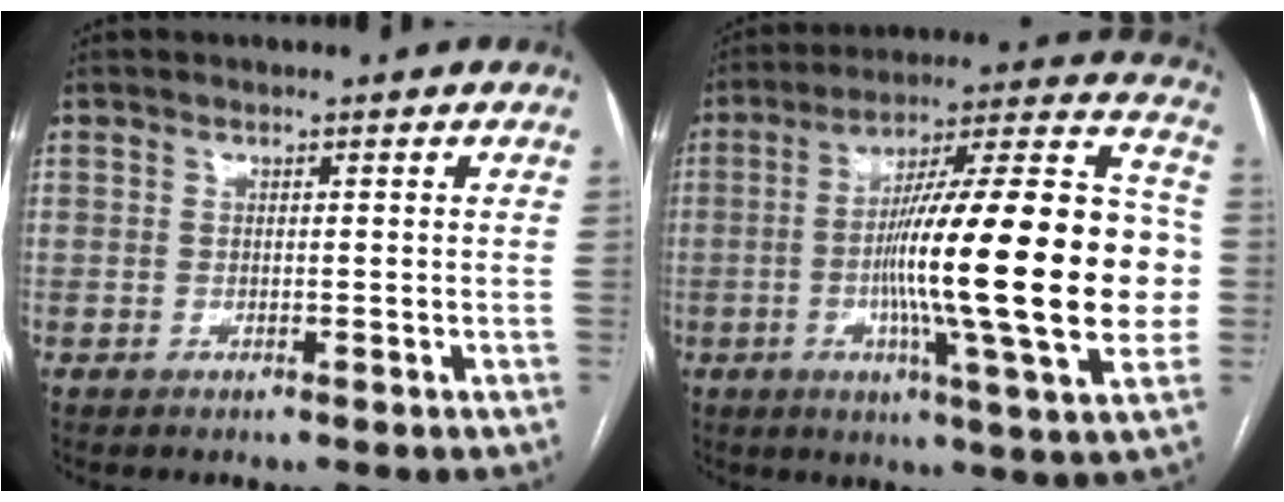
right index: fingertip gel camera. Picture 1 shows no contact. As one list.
[{"total": 27.1, "force": [-2.8, 2.1, 26.8], "torque": [-0.363, 0.015, -0.053]}]